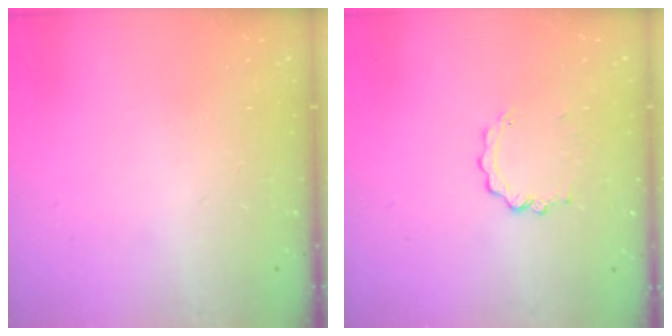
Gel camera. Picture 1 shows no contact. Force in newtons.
{"total": 3.3, "press": 3.3, "slide": 0.3}